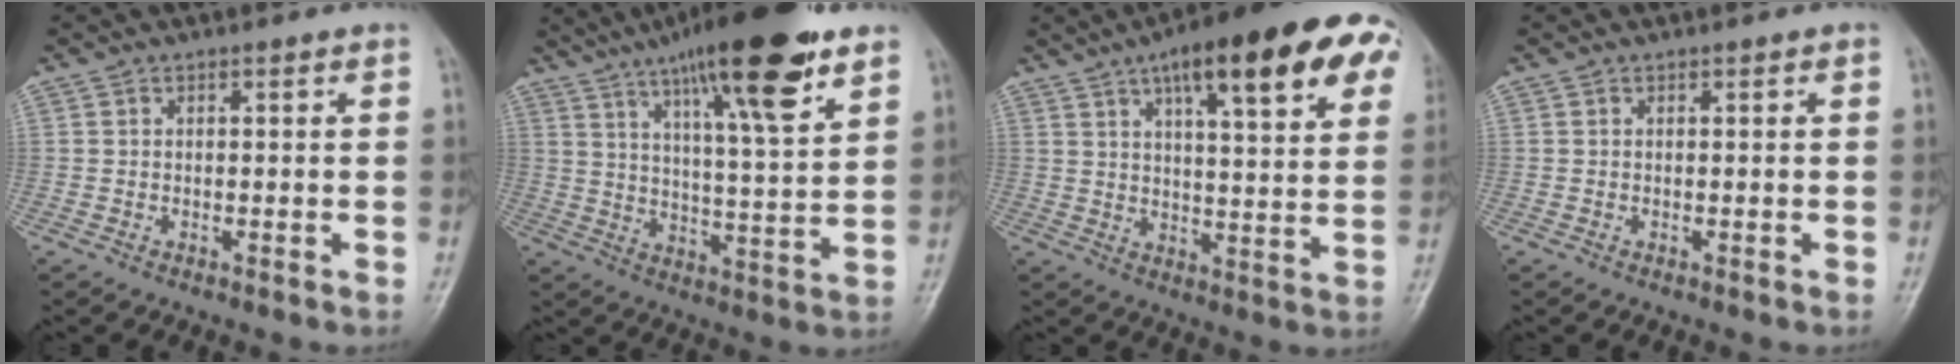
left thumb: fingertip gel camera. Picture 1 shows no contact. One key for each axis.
{"total": 17.5, "fx": 10.1, "fy": 3.7, "fz": 13.8, "tx": -0.197, "ty": -0.033, "tz": 0.155}
{"total": 22.4, "fx": 11.0, "fy": 6.4, "fz": 18.5, "tx": -0.237, "ty": -0.003, "tz": 0.150}
{"total": 0.0}